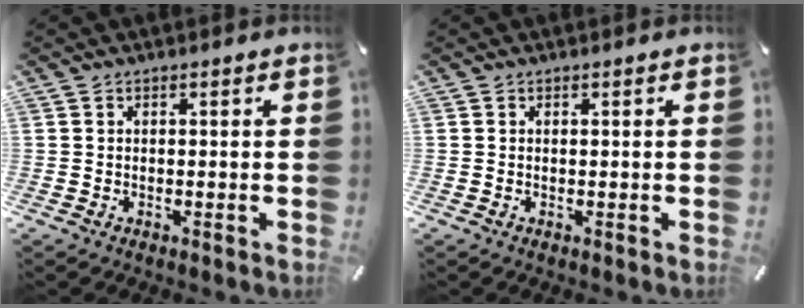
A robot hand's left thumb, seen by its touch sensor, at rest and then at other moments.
{"total": 0.0}